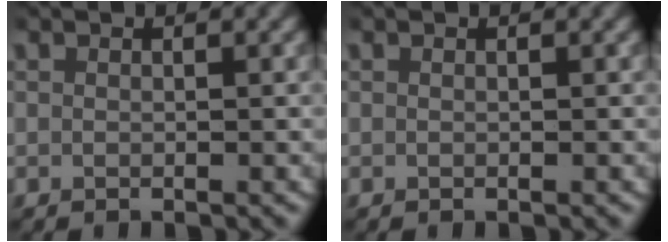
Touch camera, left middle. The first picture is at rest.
{"total": 0.0}